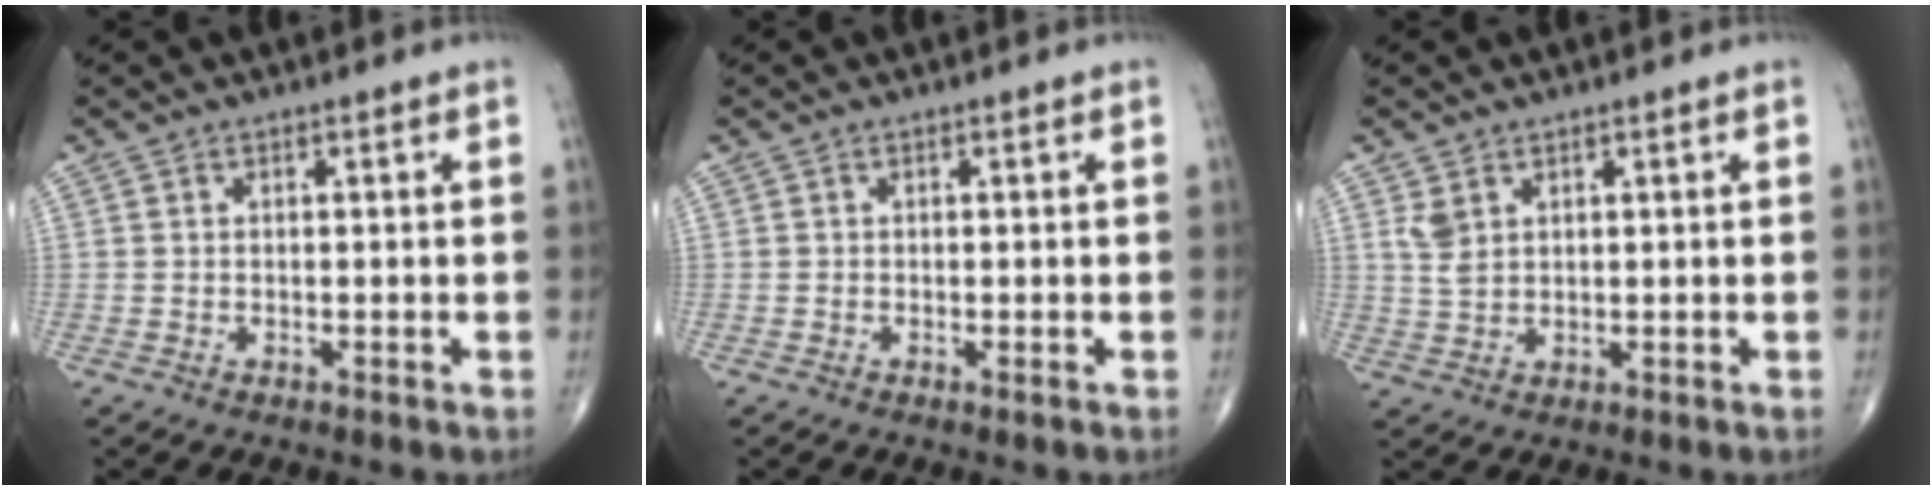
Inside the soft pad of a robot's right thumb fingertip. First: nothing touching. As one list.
[{"total": 0.0}, {"total": 3.2, "force": [1.6, 2.0, 1.9], "torque": [-0.037, -0.004, 0.043]}]